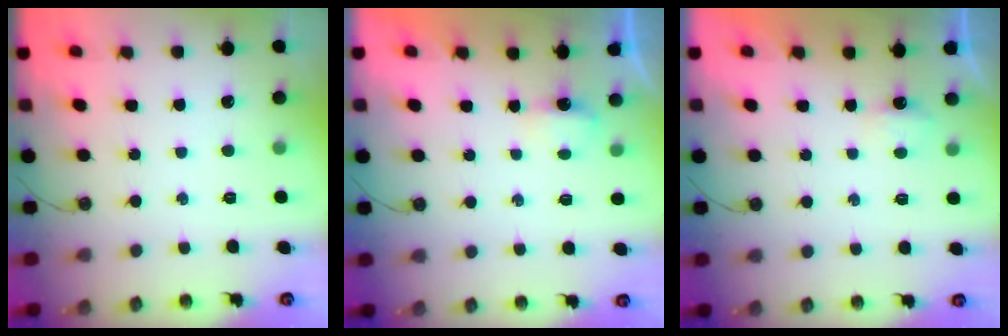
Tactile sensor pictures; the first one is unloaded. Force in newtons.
{"total": 5.5, "press": 2.6, "slide": 4.9}
{"total": 3.0, "press": 2.9, "slide": 0.5}